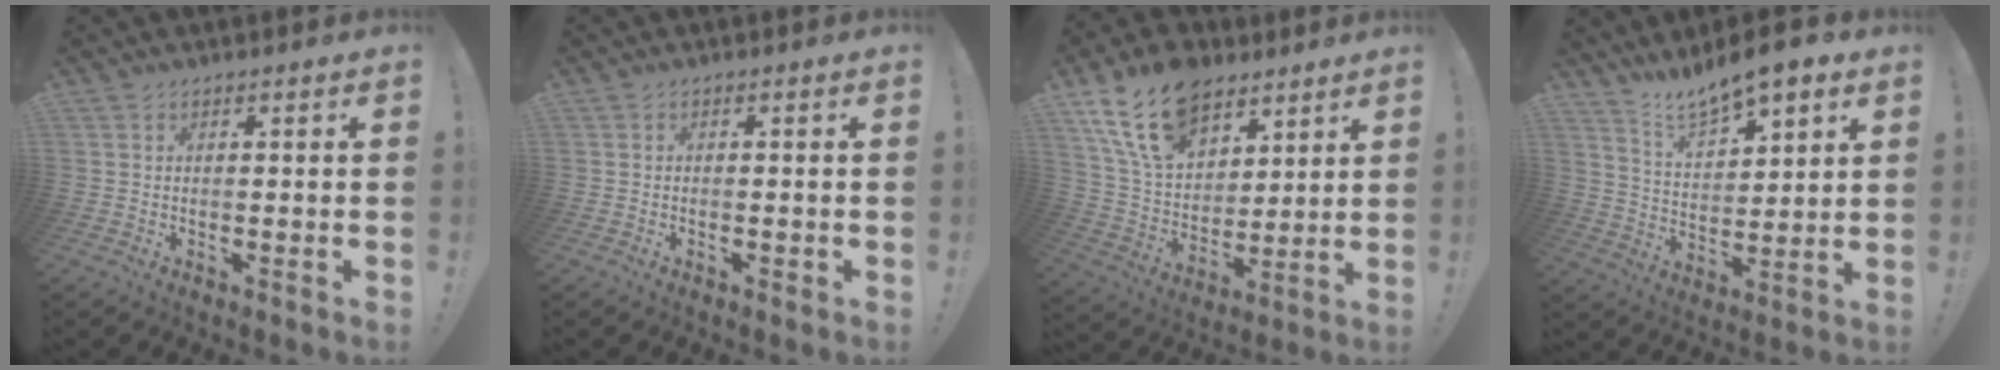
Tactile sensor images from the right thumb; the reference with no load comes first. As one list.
[{"total": 0.6, "force": [-0.2, 0.1, 0.5], "torque": [-0.001, -0.004, -0.004]}, {"total": 18.6, "force": [11.4, 11.6, 9.2], "torque": [-0.170, -0.063, 0.212]}, {"total": 10.6, "force": [9.4, 2.9, 4.1], "torque": [-0.084, -0.068, 0.168]}]